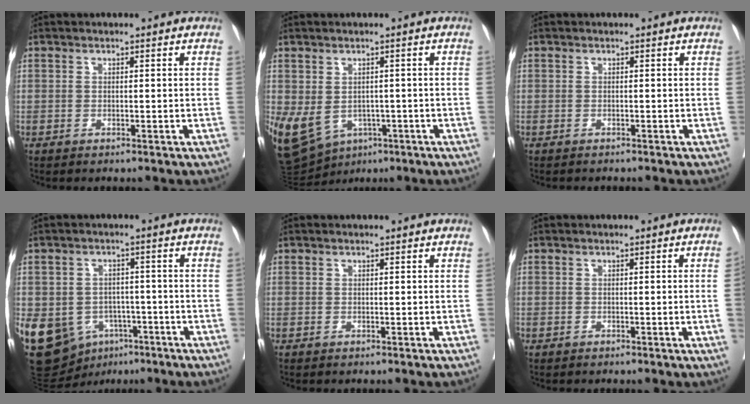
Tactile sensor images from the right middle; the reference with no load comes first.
{"total": 11.3, "force": [-4.4, 8.3, 6.2], "torque": [-0.136, 0.000, -0.056]}
{"total": 1.4, "force": [-1.3, 0.3, 0.4], "torque": [-0.013, -0.004, -0.017]}
{"total": 17.5, "force": [-7.3, 13.7, 8.2], "torque": [-0.198, 0.009, -0.096]}
{"total": 0.0}
{"total": 1.3, "force": [-0.2, -0.3, 1.3], "torque": [-0.014, 0.003, -0.002]}